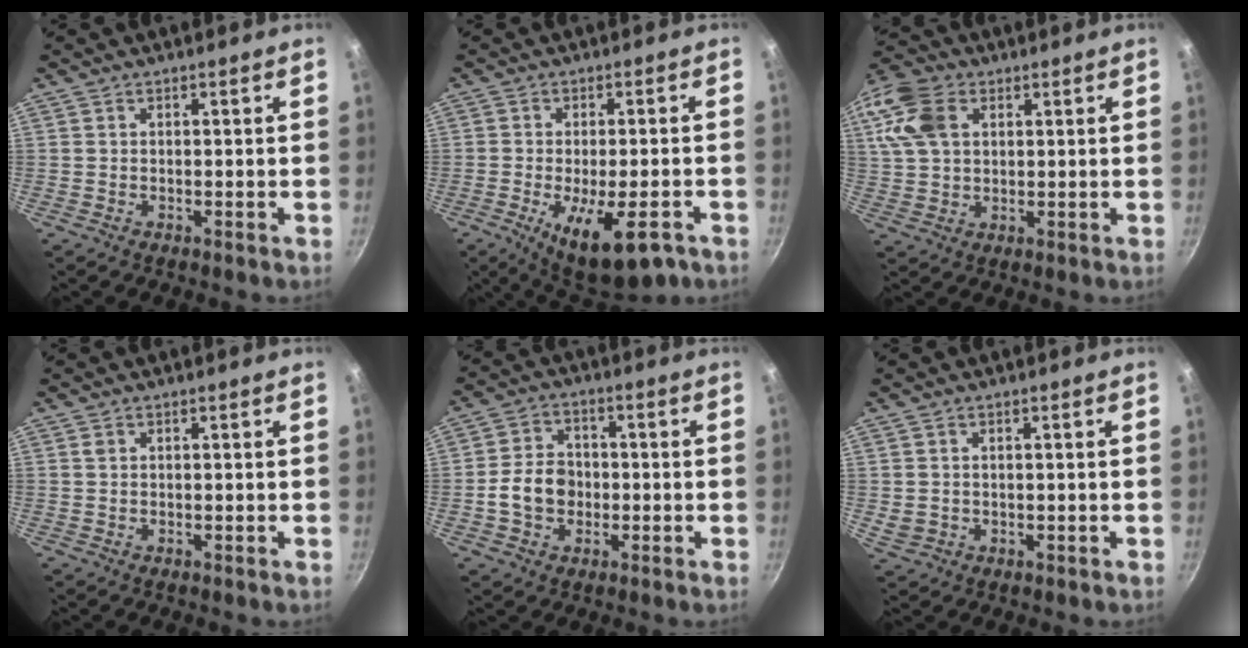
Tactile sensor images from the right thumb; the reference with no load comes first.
{"total": 13.5, "force": [-6.4, 4.7, 10.9], "torque": [-0.144, 0.003, -0.089]}
{"total": 15.0, "force": [5.2, 10.6, 9.2], "torque": [-0.202, 0.017, 0.092]}
{"total": 0.7, "force": [0.3, 0.5, 0.3], "torque": [-0.006, -0.001, 0.005]}
{"total": 8.0, "force": [-1.3, 6.4, 4.5], "torque": [-0.056, 0.018, -0.031]}
{"total": 2.3, "force": [0.2, 1.9, 1.2], "torque": [-0.021, -0.001, 0.012]}